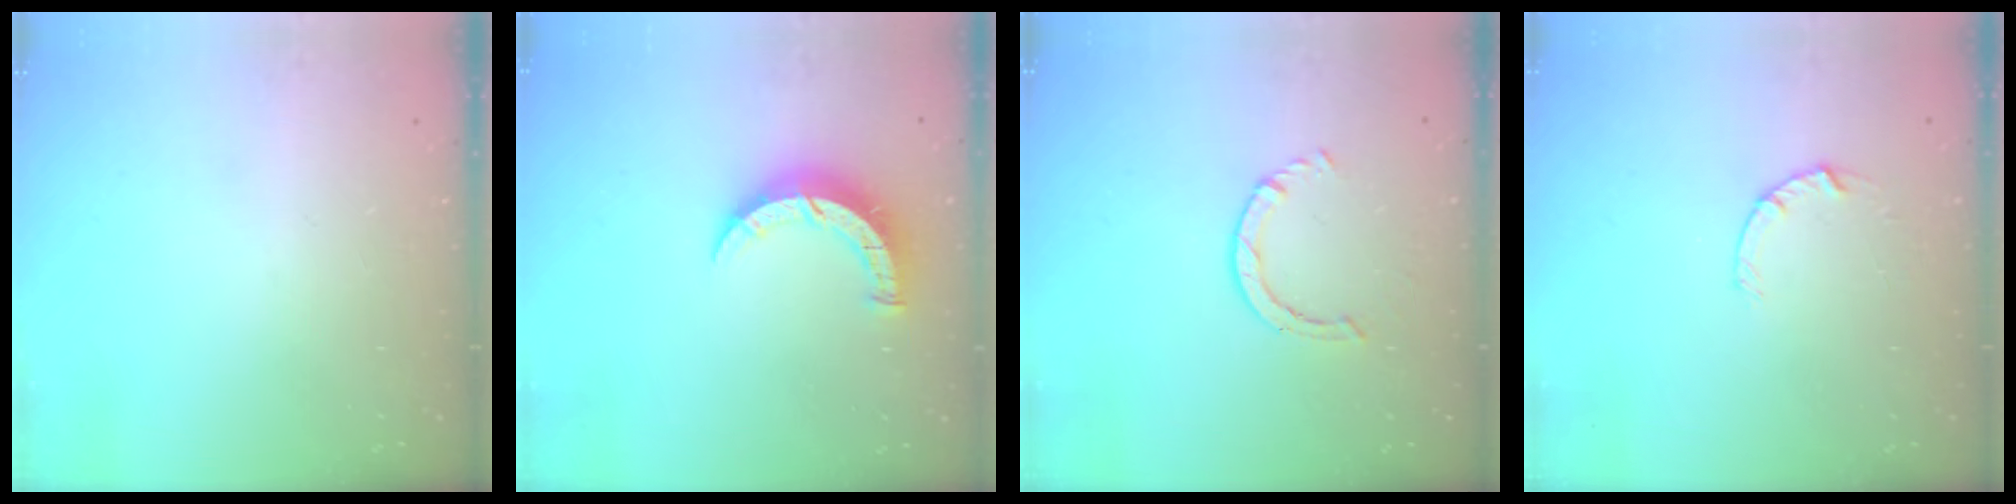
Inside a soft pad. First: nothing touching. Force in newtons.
{"total": 7.0, "press": 7.0, "slide": 0.4}
{"total": 2.5, "press": 2.5, "slide": 0.3}
{"total": 4.5, "press": 4.4, "slide": 0.5}